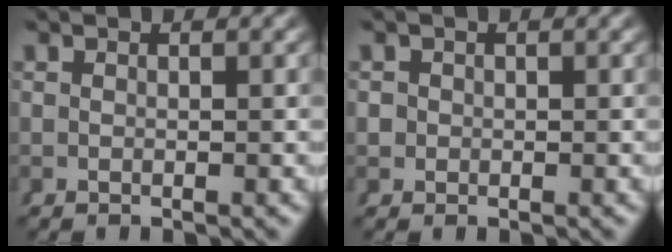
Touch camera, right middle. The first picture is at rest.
{"total": 1.4, "force": [-0.1, 1.4, 0.2], "torque": [-0.010, -0.005, -0.001]}